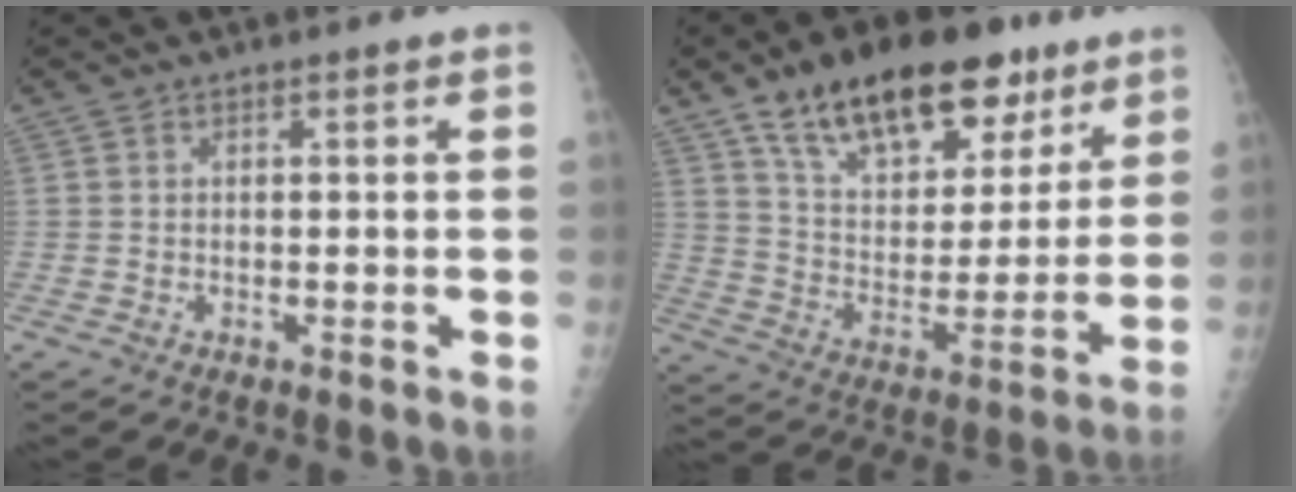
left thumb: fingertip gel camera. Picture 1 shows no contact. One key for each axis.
{"total": 23.7, "fx": 14.7, "fy": 11.8, "fz": 14.4, "tx": -0.188, "ty": -0.038, "tz": 0.244}